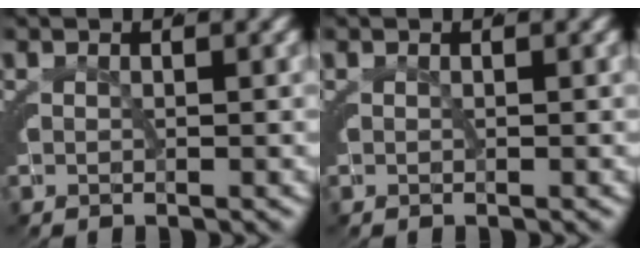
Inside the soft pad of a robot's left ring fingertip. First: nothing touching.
{"total": 0.0}